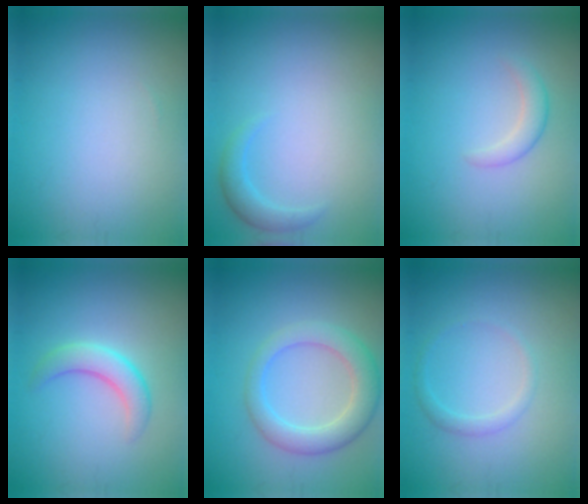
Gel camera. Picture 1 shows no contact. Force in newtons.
{"total": 1.6, "press": 1.6, "slide": 0.1}
{"total": 1.7, "press": 1.7, "slide": 0.1}
{"total": 2.9, "press": 2.9, "slide": 0.2}
{"total": 4.4, "press": 4.4, "slide": 0.4}
{"total": 1.3, "press": 1.3, "slide": 0.0}